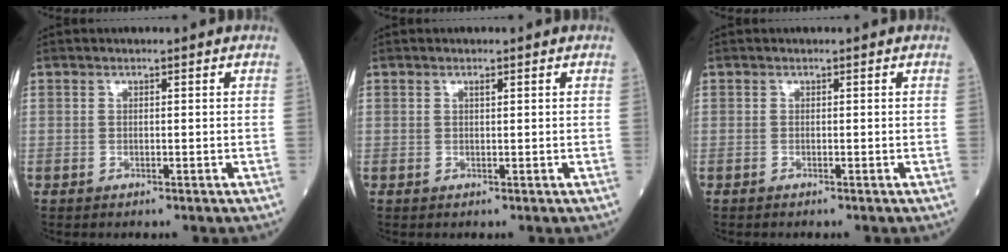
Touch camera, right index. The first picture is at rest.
{"total": 0.6, "force": [0.3, -0.1, 0.5], "torque": [-0.014, -0.002, 0.007]}
{"total": 0.0}